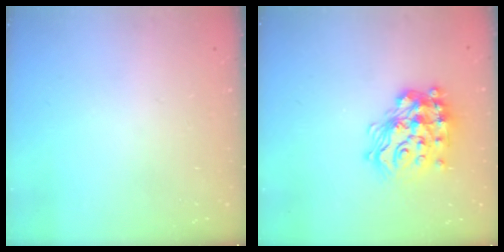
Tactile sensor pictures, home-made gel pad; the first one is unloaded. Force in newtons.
{"total": 18.6, "press": 18.6, "slide": 1.2}